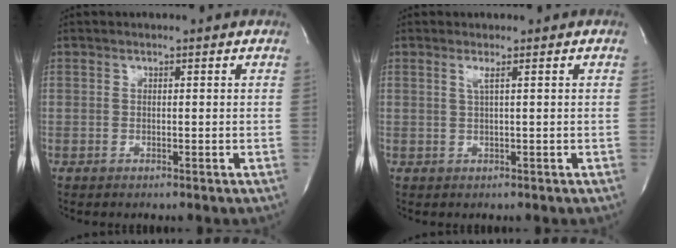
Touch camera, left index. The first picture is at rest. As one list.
[{"total": 1.2, "force": [0.4, -0.3, 1.0], "torque": [-0.027, -0.002, 0.011]}]